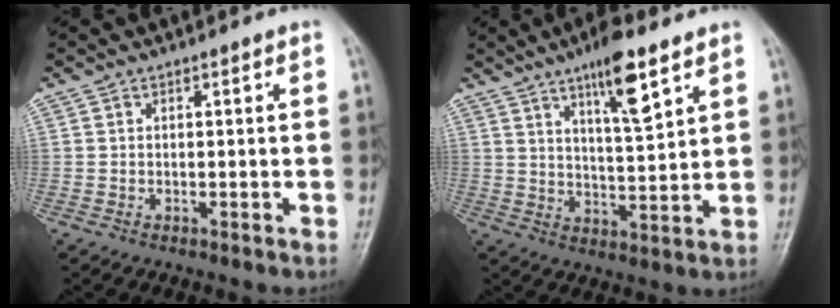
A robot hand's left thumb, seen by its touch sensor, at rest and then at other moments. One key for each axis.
{"total": 10.2, "fx": 6.1, "fy": 2.2, "fz": 7.9, "tx": -0.123, "ty": -0.035, "tz": 0.102}